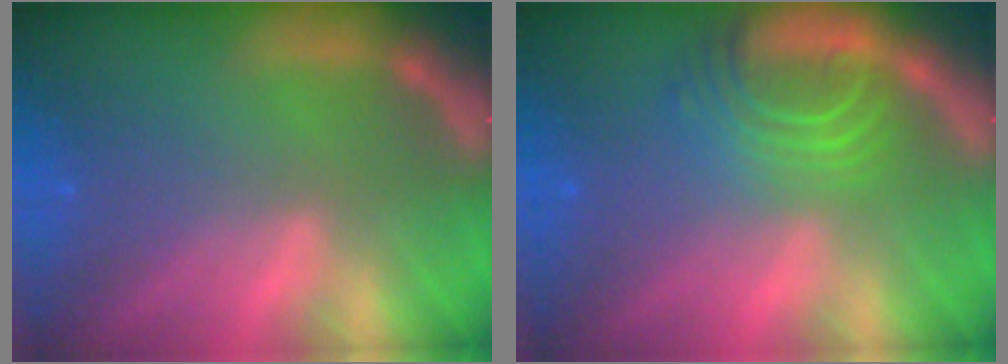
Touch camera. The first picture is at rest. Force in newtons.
{"total": 7.0}